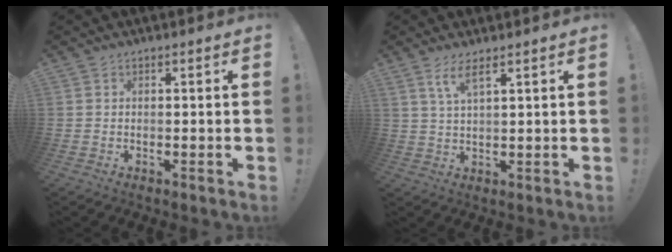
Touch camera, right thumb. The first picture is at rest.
{"total": 5.0, "force": [3.2, 0.8, 3.8], "torque": [-0.077, -0.007, 0.055]}